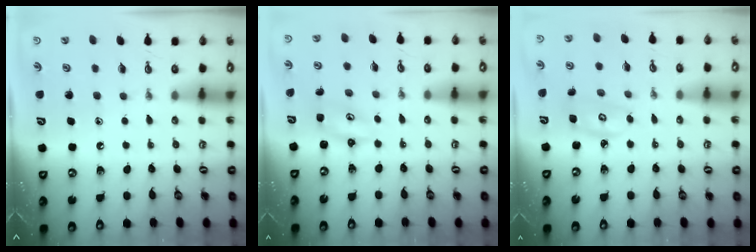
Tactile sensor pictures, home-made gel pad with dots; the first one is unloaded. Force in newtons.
{"total": 3.2, "press": 3.2, "slide": 0.3}
{"total": 3.6, "press": 3.6, "slide": 0.3}